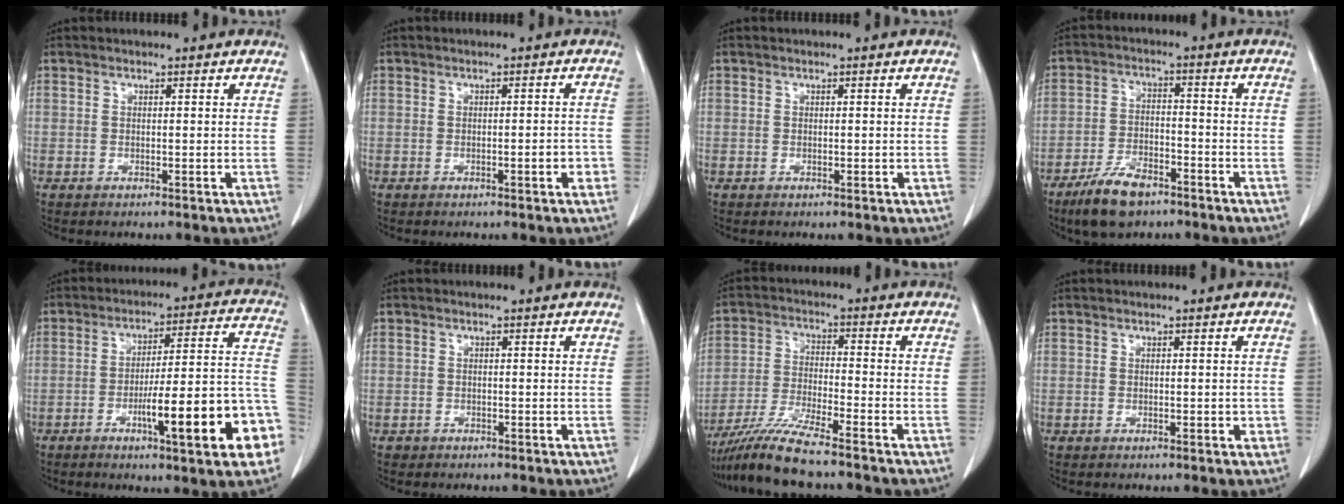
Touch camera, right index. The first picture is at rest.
{"total": 2.1, "force": [-0.9, 0.5, 1.8], "torque": [-0.020, 0.002, -0.010]}
{"total": 0.0}
{"total": 8.4, "force": [-6.0, 3.2, 4.9], "torque": [-0.099, -0.008, -0.109]}
{"total": 17.7, "force": [-6.9, 2.0, 16.2], "torque": [-0.175, 0.024, -0.090]}
{"total": 0.8, "force": [-0.5, 0.6, -0.1], "torque": [-0.006, 0.004, -0.009]}
{"total": 8.6, "force": [-7.3, -1.0, 4.3], "torque": [-0.087, -0.024, -0.140]}
{"total": 1.0, "force": [-0.1, 0.8, 0.7], "torque": [-0.005, 0.002, 0.001]}